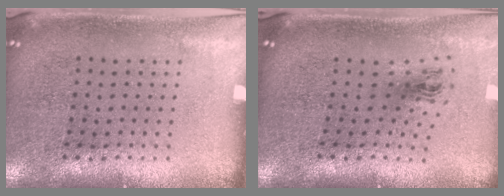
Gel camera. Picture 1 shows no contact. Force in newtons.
{"total": 0.9, "press": 0.4, "slide": 0.8}